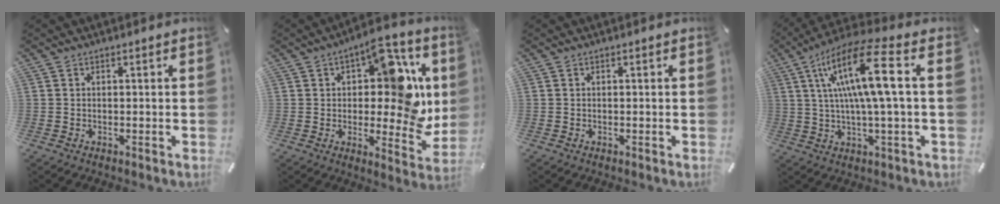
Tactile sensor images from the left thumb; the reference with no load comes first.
{"total": 15.9, "force": [4.2, 7.9, 13.1], "torque": [-0.154, -0.033, 0.068]}
{"total": 0.0}
{"total": 15.8, "force": [3.7, 2.2, 15.2], "torque": [-0.298, -0.007, 0.045]}